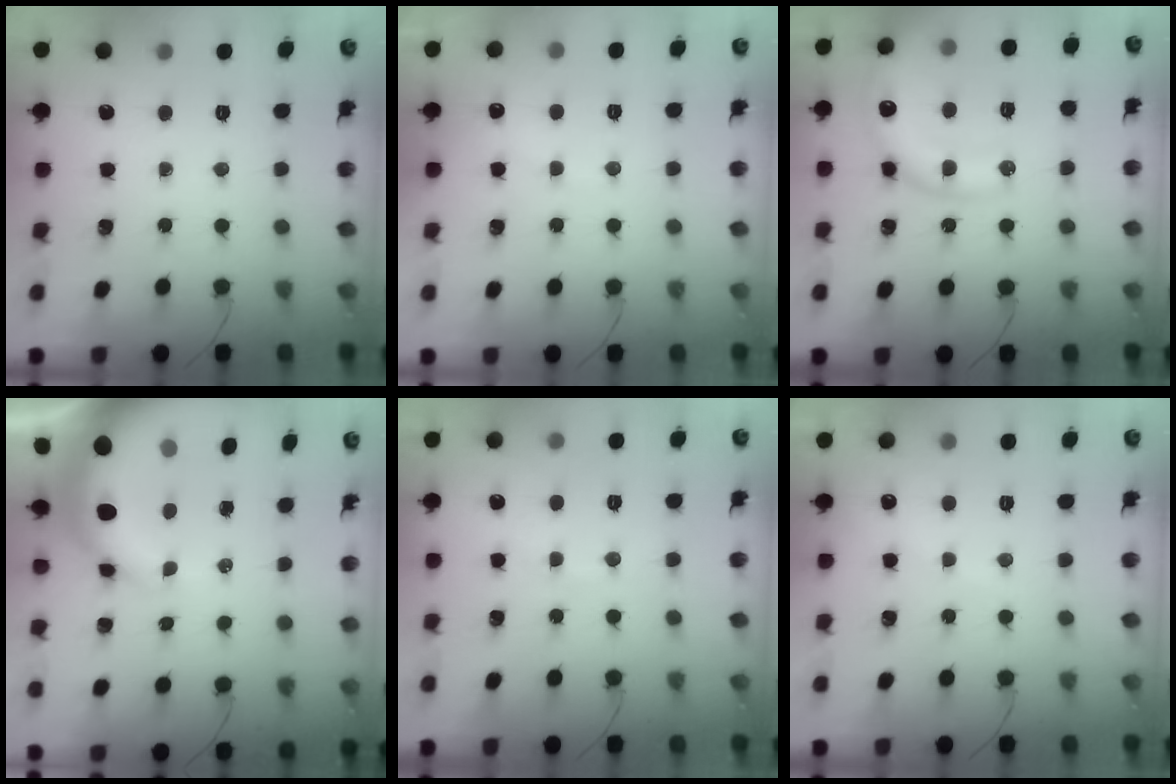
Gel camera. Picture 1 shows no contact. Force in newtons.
{"total": 6.0, "press": 5.9, "slide": 1.1}
{"total": 17.0, "press": 16.8, "slide": 2.4}
{"total": 15.0, "press": 14.7, "slide": 3.2}
{"total": 2.7, "press": 2.6, "slide": 0.8}
{"total": 5.3, "press": 5.2, "slide": 0.9}